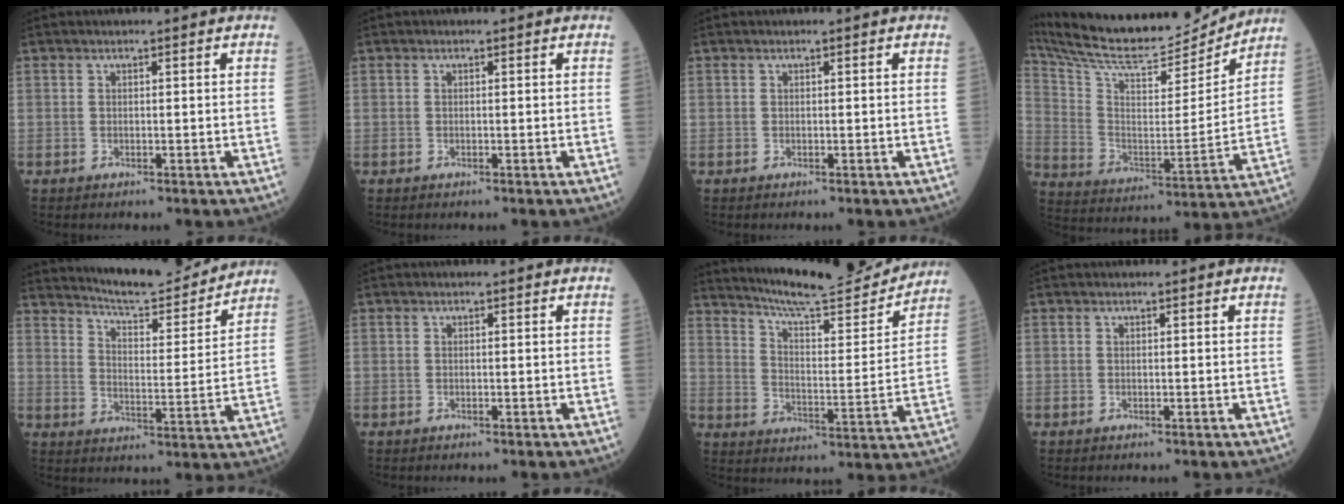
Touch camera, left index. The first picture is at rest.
{"total": 0.0}
{"total": 0.0}
{"total": 21.5, "force": [20.4, 2.5, 6.4], "torque": [-0.132, -0.027, 0.324]}
{"total": 14.1, "force": [13.5, 1.1, 3.8], "torque": [-0.061, -0.013, 0.195]}
{"total": 0.0}
{"total": 18.5, "force": [17.5, 1.1, 6.1], "torque": [-0.102, -0.036, 0.249]}
{"total": 0.0}